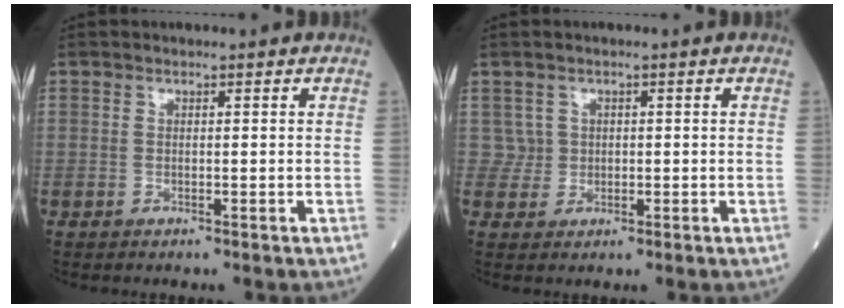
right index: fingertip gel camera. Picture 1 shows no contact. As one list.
[{"total": 1.9, "force": [0.5, 1.8, -0.1], "torque": [0.010, 0.003, 0.007]}]